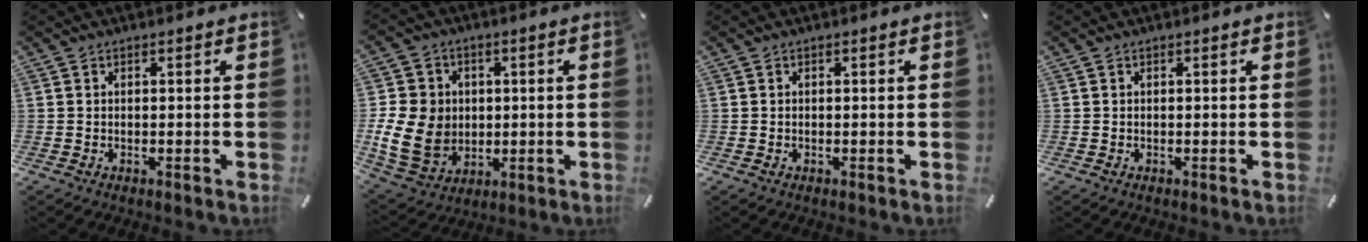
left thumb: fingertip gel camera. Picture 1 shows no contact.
{"total": 13.4, "force": [-0.6, 11.8, 6.4], "torque": [-0.146, 0.006, -0.006]}
{"total": 0.0}
{"total": 0.0}